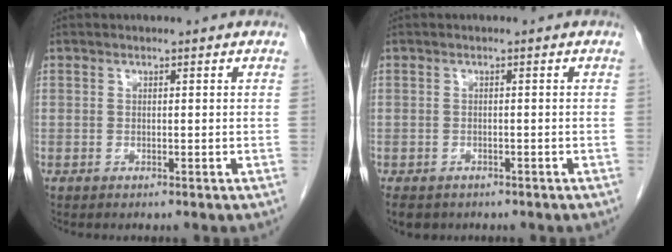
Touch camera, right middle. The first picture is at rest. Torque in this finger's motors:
{"motor_torque": [0.03, -0.01, 0.00, 0.02]}